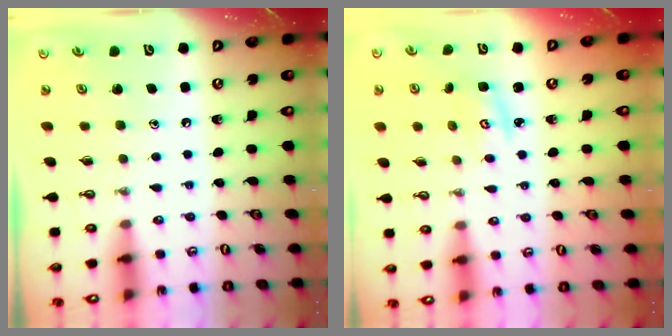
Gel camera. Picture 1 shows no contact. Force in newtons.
{"total": 2.7, "press": 2.7, "slide": 0.1}